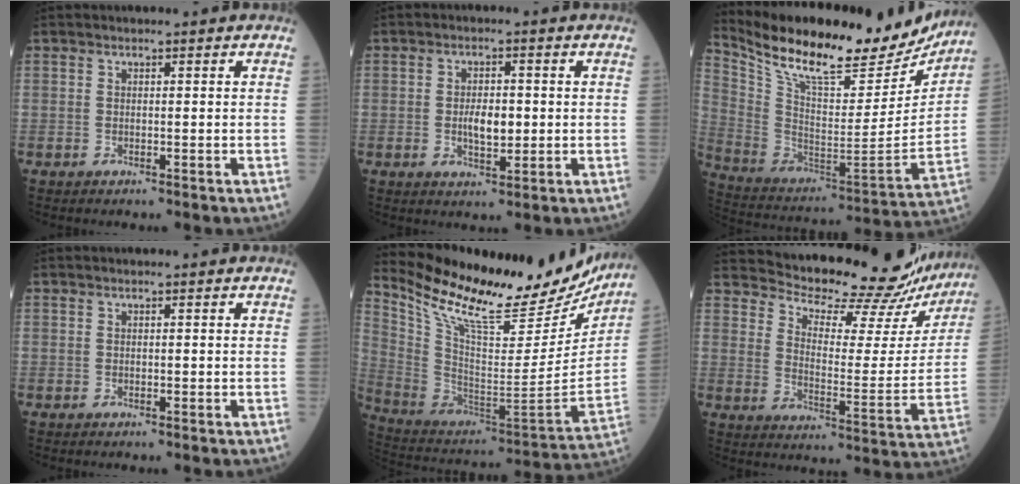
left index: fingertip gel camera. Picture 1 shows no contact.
{"total": 4.3, "force": [-0.2, 1.9, 3.9], "torque": [-0.071, -0.002, 0.000]}
{"total": 27.0, "force": [23.1, 6.2, 12.6], "torque": [-0.232, -0.032, 0.350]}
{"total": 0.0}
{"total": 28.5, "force": [24.4, 6.7, 13.2], "torque": [-0.231, -0.056, 0.360]}
{"total": 22.7, "force": [21.9, 3.3, 4.9], "torque": [-0.079, -0.083, 0.272]}